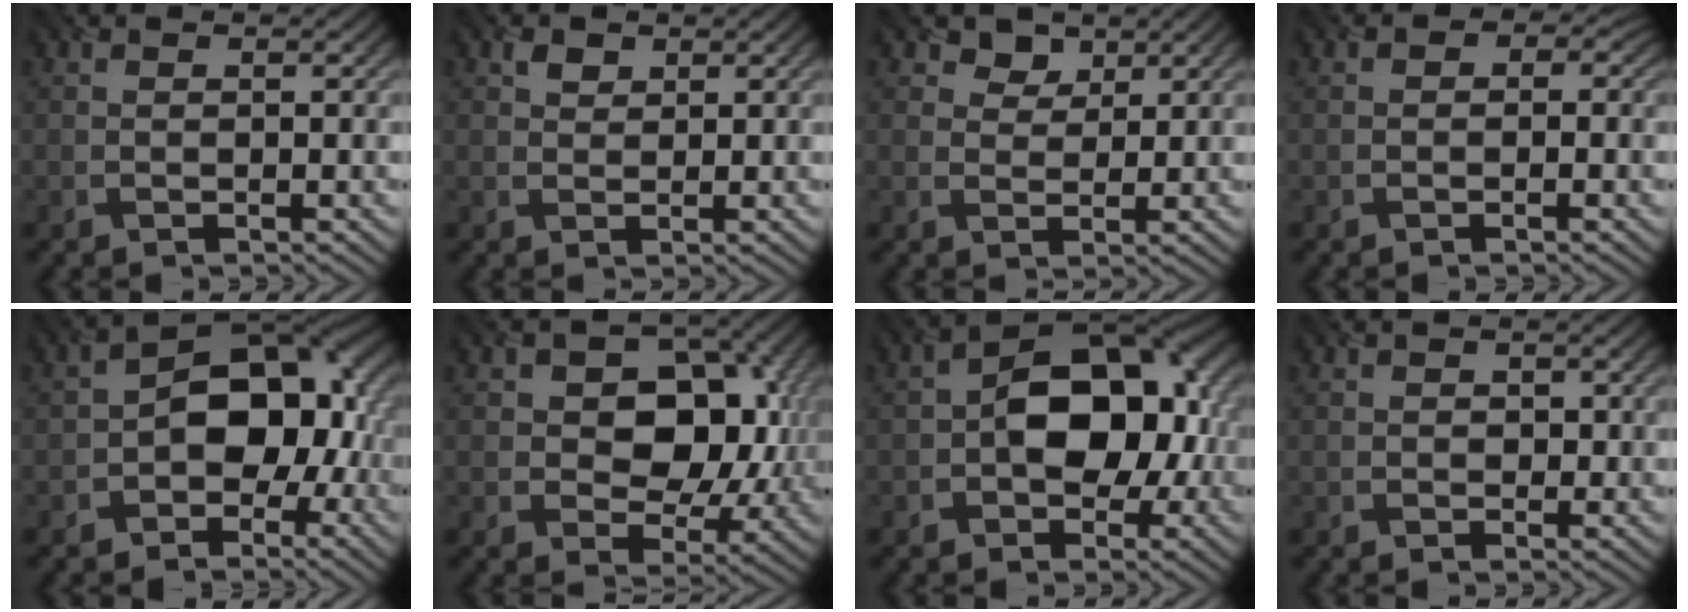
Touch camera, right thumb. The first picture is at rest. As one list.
[{"total": 1.3, "force": [1.0, 0.7, 0.1], "torque": [-0.005, 0.000, 0.019]}, {"total": 2.4, "force": [1.8, 1.6, 0.5], "torque": [-0.014, -0.003, 0.026]}, {"total": 1.5, "force": [-0.3, 1.3, 0.7], "torque": [0.001, 0.002, -0.014]}, {"total": 11.4, "force": [-1.8, 7.7, 8.2], "torque": [-0.098, 0.007, -0.040]}, {"total": 10.8, "force": [0.9, 8.0, 7.3], "torque": [-0.109, -0.006, 0.008]}, {"total": 12.3, "force": [-0.5, 8.0, 9.3], "torque": [-0.129, 0.011, -0.012]}, {"total": 0.9, "force": [-0.2, 0.9, 0.1], "torque": [0.000, -0.006, -0.004]}]